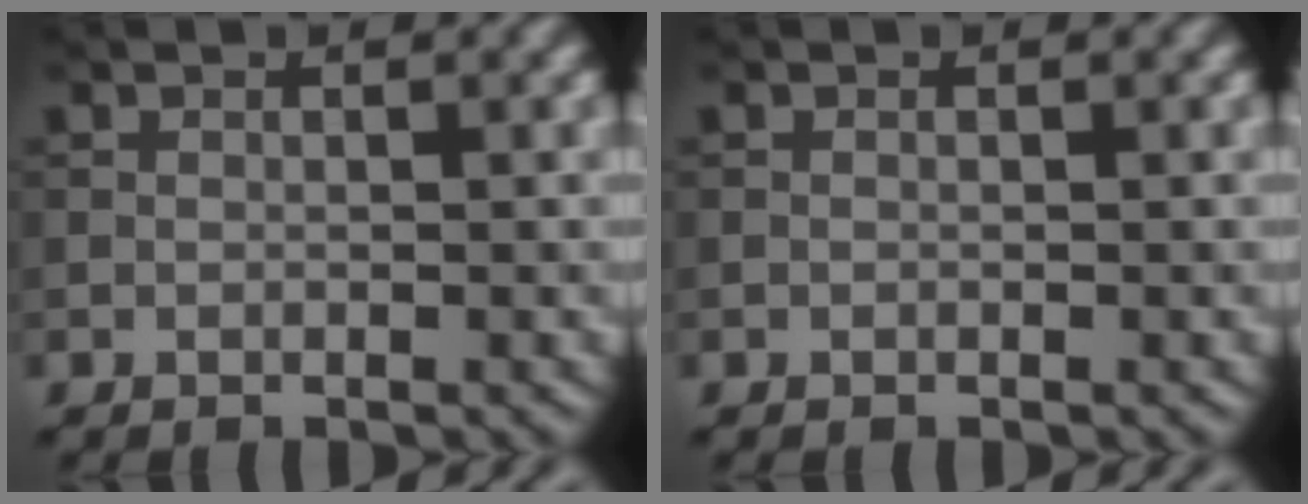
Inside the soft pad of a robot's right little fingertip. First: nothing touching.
{"total": 0.0}